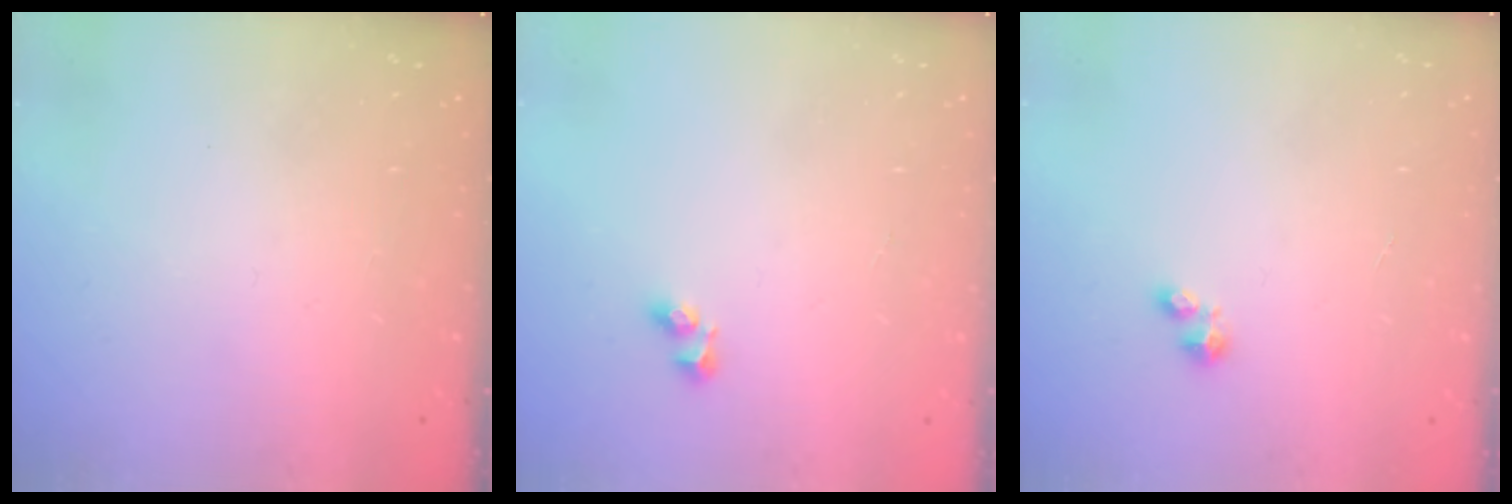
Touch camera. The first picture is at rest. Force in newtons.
{"total": 4.6, "press": 4.3, "slide": 1.8}
{"total": 1.9, "press": 1.8, "slide": 0.2}